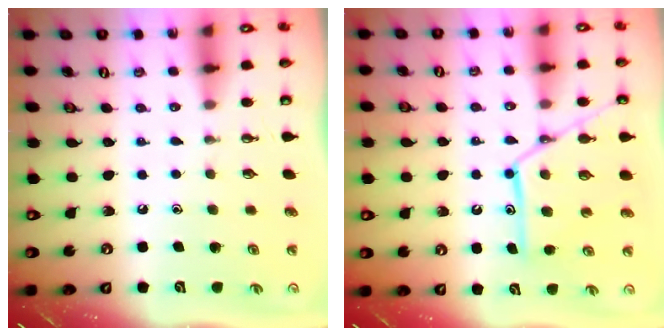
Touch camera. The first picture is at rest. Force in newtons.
{"total": 15.8, "press": 15.7, "slide": 1.2}